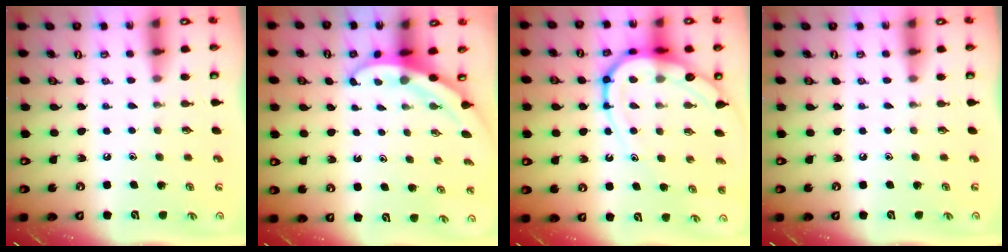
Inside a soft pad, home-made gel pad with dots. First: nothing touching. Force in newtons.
{"total": 3.3, "press": 3.3, "slide": 0.1}
{"total": 14.6, "press": 14.5, "slide": 1.6}
{"total": 0.0}